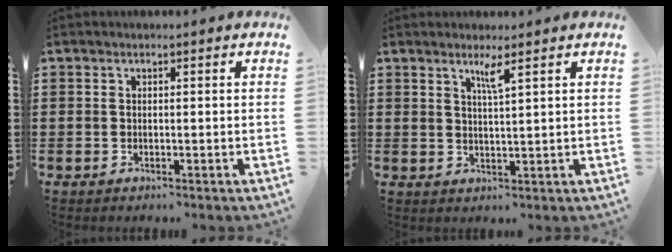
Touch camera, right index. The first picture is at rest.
{"total": 2.5, "force": [1.6, -0.4, 1.8], "torque": [-0.038, -0.005, 0.027]}